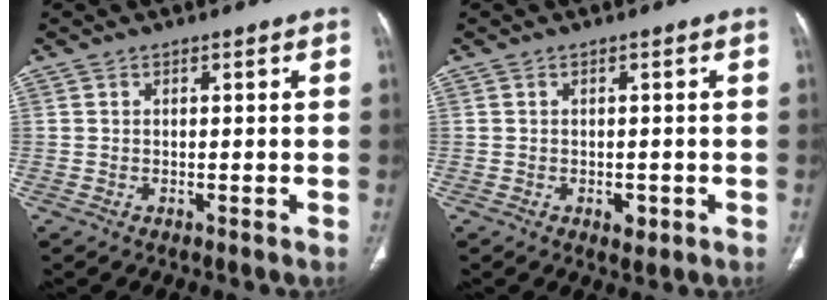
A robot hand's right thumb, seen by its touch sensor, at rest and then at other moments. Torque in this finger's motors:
{"motor_torque": [-0.29, 0.21, -0.21, 0.12, 0.01]}